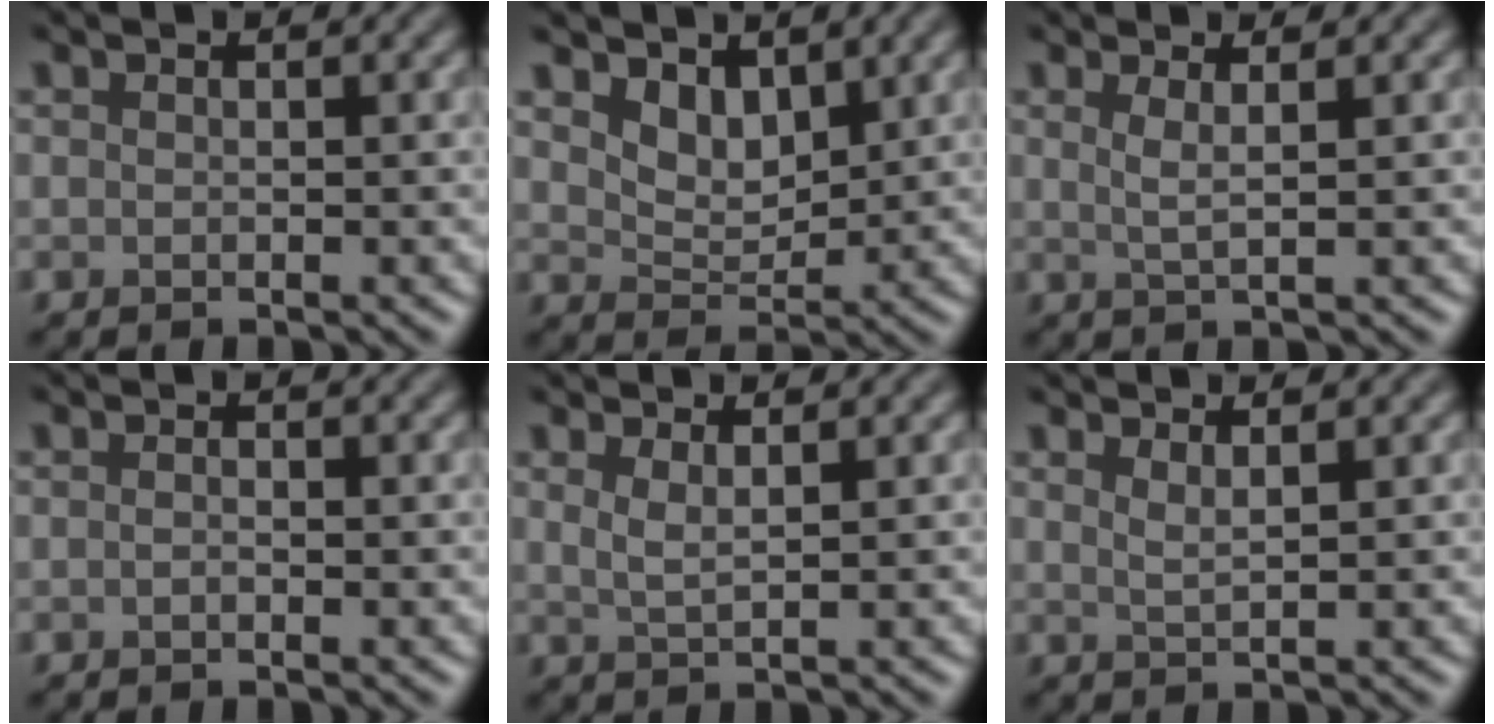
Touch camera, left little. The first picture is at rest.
{"total": 2.9, "force": [2.1, 1.5, 1.4], "torque": [-0.034, -0.011, 0.035]}
{"total": 1.9, "force": [0.7, 0.5, 1.7], "torque": [-0.029, -0.001, 0.009]}
{"total": 0.6, "force": [-0.2, 0.2, 0.5], "torque": [-0.012, 0.000, -0.004]}
{"total": 1.9, "force": [1.0, 0.6, 1.5], "torque": [-0.026, -0.002, 0.016]}
{"total": 1.6, "force": [1.1, 0.4, 1.1], "torque": [-0.014, 0.000, 0.015]}